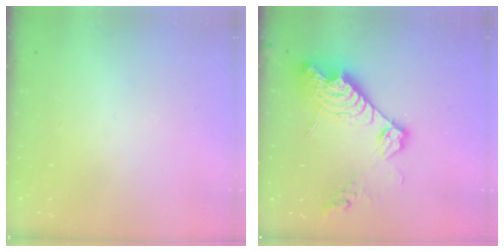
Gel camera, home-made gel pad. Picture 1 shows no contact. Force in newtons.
{"total": 17.0, "press": 16.9, "slide": 2.0}